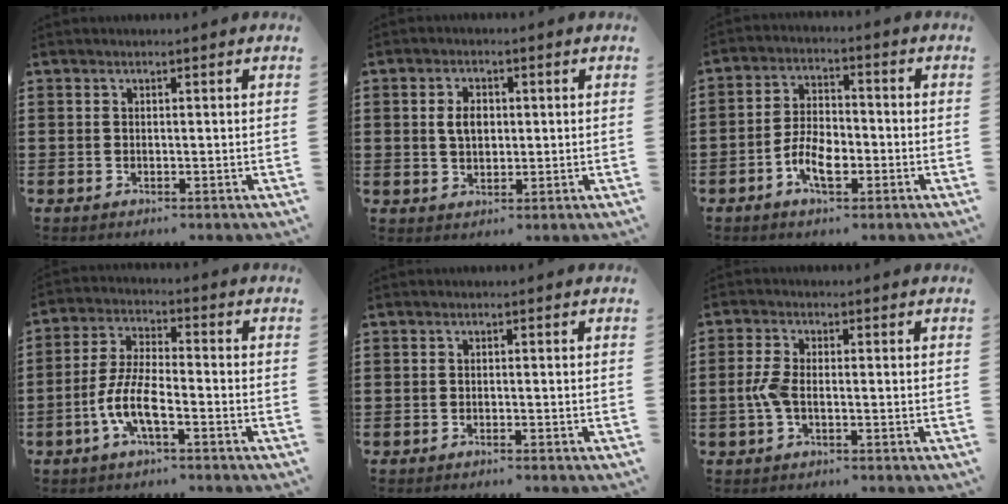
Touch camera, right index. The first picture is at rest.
{"total": 3.6, "force": [0.4, 2.3, 2.8], "torque": [-0.051, 0.008, 0.004]}
{"total": 6.2, "force": [-2.6, 3.2, 4.6], "torque": [-0.100, 0.005, -0.051]}
{"total": 7.2, "force": [-3.2, 2.1, 6.2], "torque": [-0.150, -0.013, -0.066]}
{"total": 0.7, "force": [-0.7, 0.0, 0.2], "torque": [-0.005, -0.002, -0.013]}
{"total": 3.5, "force": [-0.9, 1.5, 3.1], "torque": [-0.076, -0.004, -0.021]}